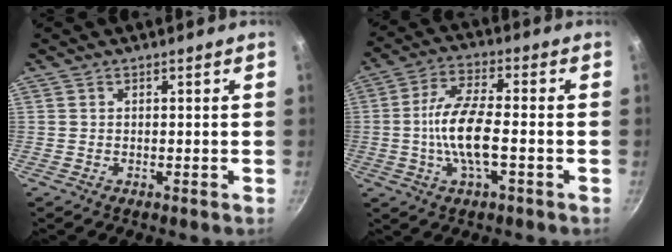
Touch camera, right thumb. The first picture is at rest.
{"total": 11.1, "force": [-1.6, 3.9, 10.3], "torque": [-0.212, 0.018, -0.032]}